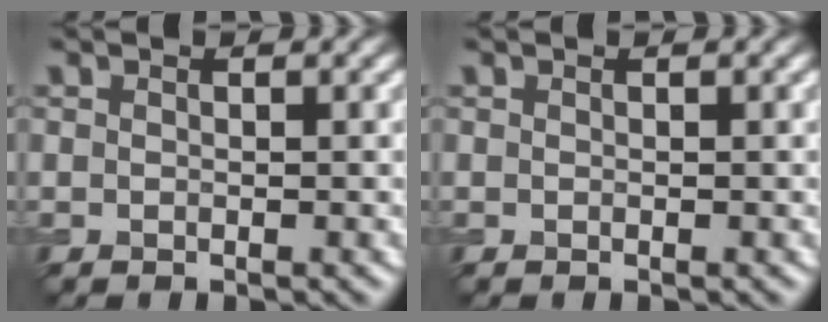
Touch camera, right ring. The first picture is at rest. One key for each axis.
{"total": 0.0}